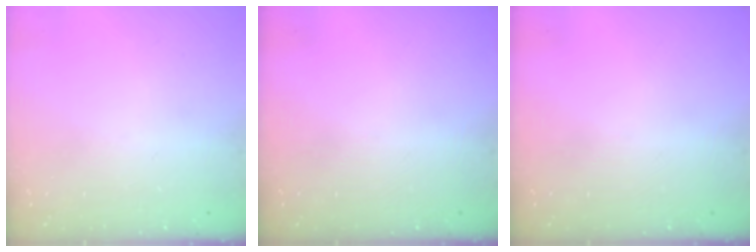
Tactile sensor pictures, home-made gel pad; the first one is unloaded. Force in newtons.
{"total": 0.0}
{"total": 0.0}